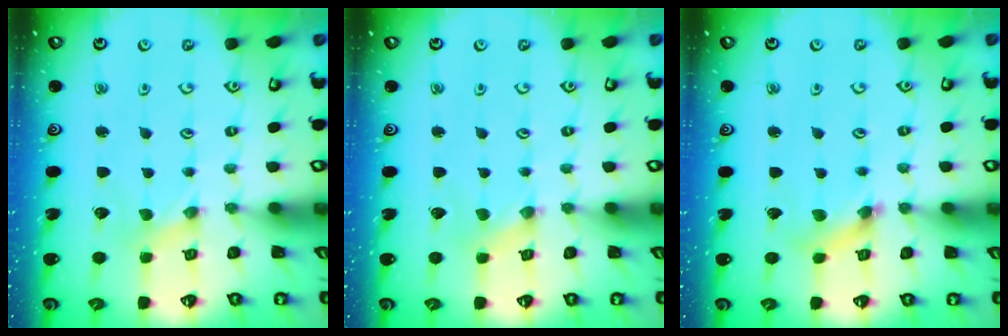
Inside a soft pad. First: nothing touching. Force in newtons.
{"total": 0.0}
{"total": 3.7, "press": 3.6, "slide": 0.5}